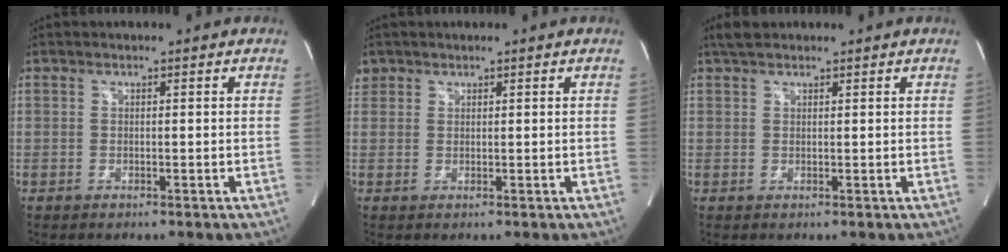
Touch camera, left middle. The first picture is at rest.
{"total": 2.1, "force": [1.3, 1.6, 0.0], "torque": [0.007, 0.010, 0.024]}
{"total": 2.5, "force": [2.1, 1.0, 1.0], "torque": [-0.021, 0.016, 0.037]}